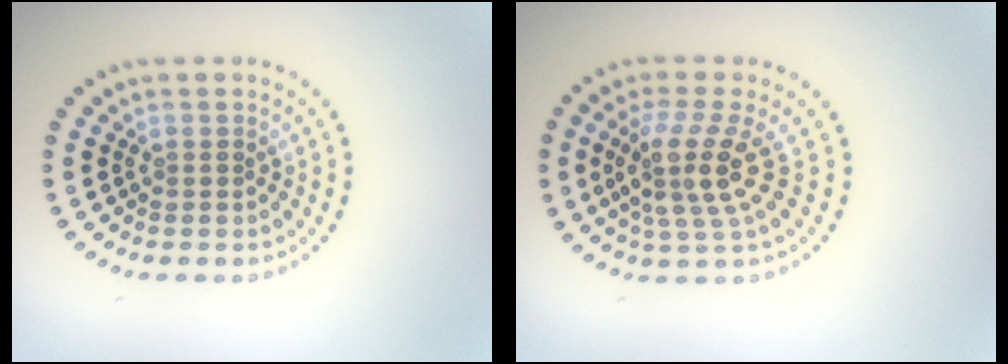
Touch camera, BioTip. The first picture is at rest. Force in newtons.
{"total": 4.1, "press": 3.1, "slide": 2.7}